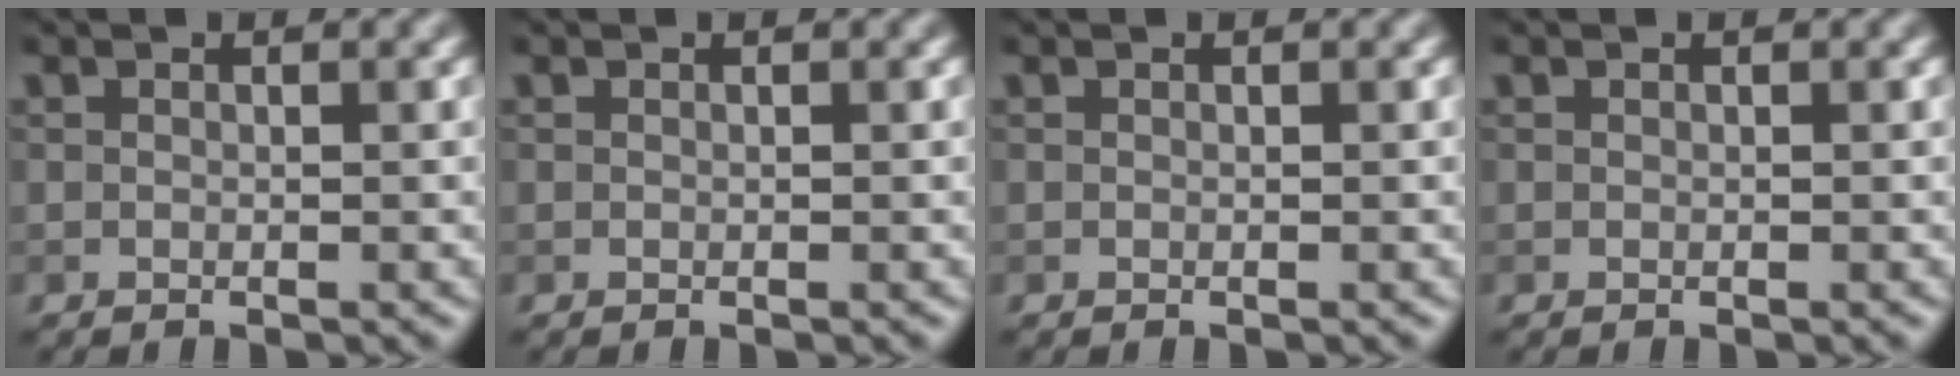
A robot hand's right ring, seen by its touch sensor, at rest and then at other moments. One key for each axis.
{"total": 0.0}
{"total": 0.0}
{"total": 0.0}